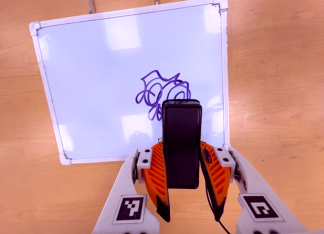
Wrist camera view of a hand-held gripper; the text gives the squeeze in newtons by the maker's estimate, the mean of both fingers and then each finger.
{"total": 5.1, "left": 3.3, "right": 7.0}